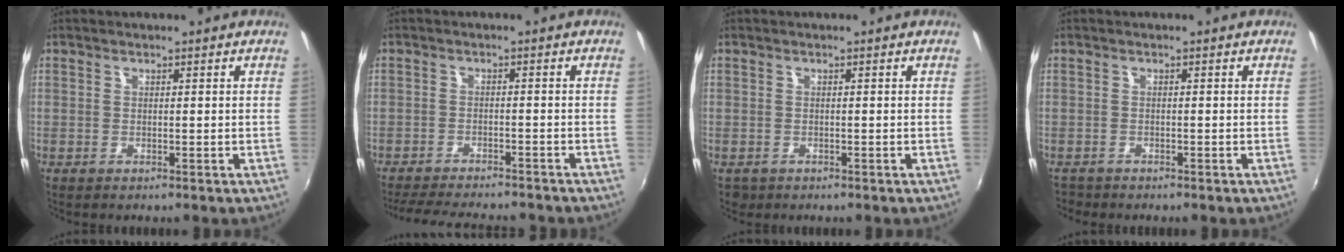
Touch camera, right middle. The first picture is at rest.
{"total": 12.8, "force": [-11.4, 2.3, 5.3], "torque": [-0.118, -0.016, -0.170]}
{"total": 1.7, "force": [-0.9, 1.3, 0.4], "torque": [-0.012, -0.005, -0.013]}
{"total": 2.0, "force": [-1.8, 0.9, 0.1], "torque": [-0.009, -0.004, -0.033]}